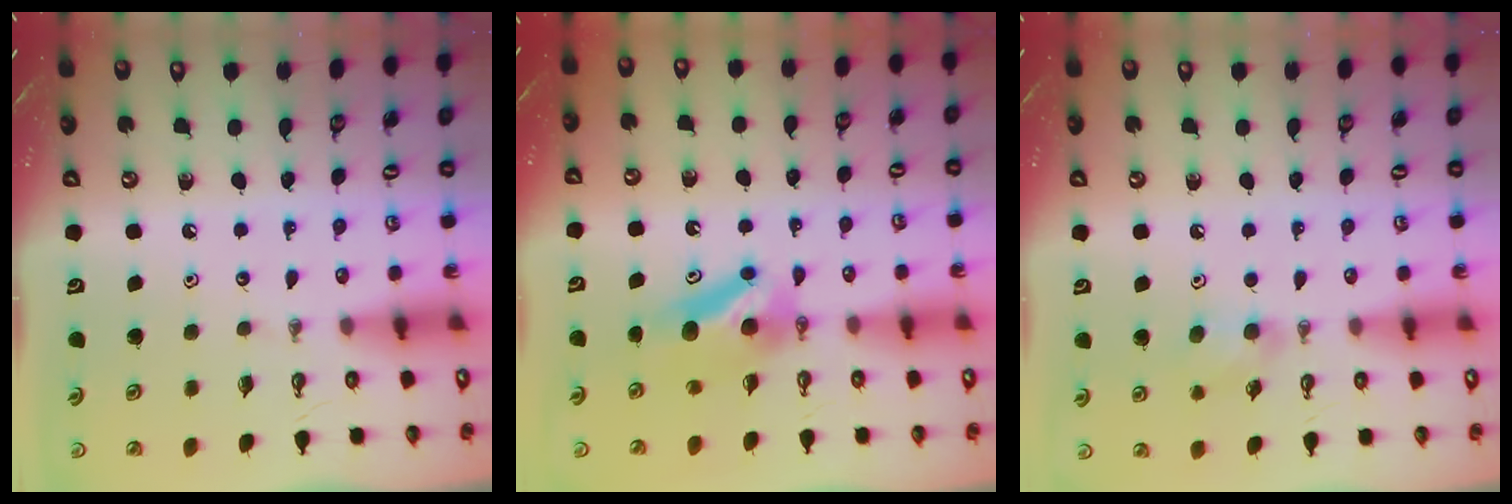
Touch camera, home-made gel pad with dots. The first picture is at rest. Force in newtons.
{"total": 7.8, "press": 6.6, "slide": 4.1}
{"total": 7.8, "press": 7.4, "slide": 2.3}